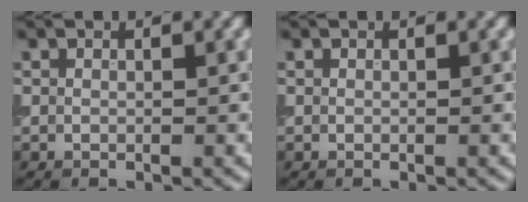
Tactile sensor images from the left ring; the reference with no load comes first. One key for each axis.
{"total": 0.0}